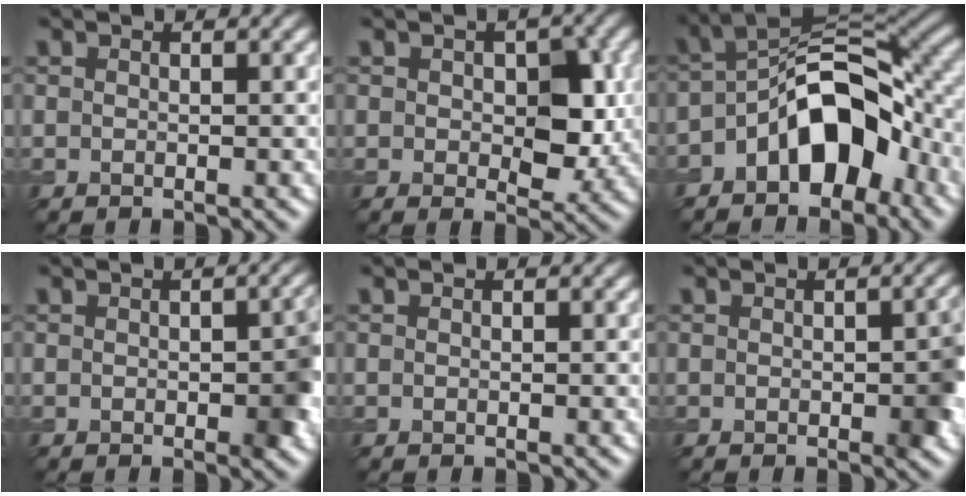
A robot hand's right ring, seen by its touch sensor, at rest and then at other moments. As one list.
[{"total": 5.3, "force": [0.1, 3.1, 4.3], "torque": [-0.060, -0.006, 0.007]}, {"total": 9.3, "force": [-3.8, 4.9, 6.9], "torque": [-0.099, 0.021, -0.081]}, {"total": 3.3, "force": [-0.5, 1.4, 3.0], "torque": [-0.034, -0.001, -0.006]}, {"total": 0.0}, {"total": 2.9, "force": [-0.5, 1.1, 2.6], "torque": [-0.030, -0.002, -0.005]}]